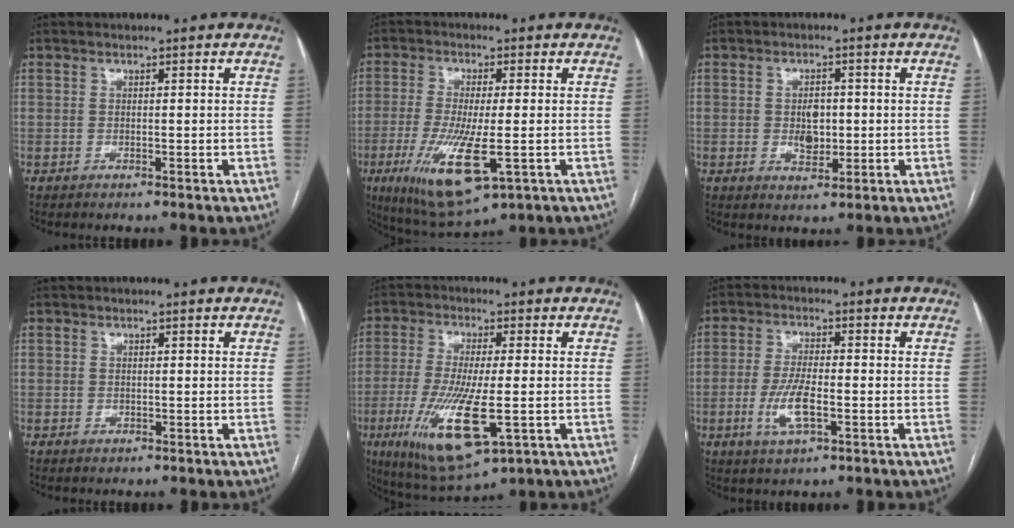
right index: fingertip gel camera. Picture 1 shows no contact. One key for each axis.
{"total": 12.6, "fx": -4.0, "fy": 2.7, "fz": 11.6, "tx": -0.228, "ty": -0.037, "tz": -0.060}
{"total": 4.1, "fx": -0.1, "fy": 2.7, "fz": 3.1, "tx": -0.049, "ty": 0.003, "tz": 0.005}
{"total": 1.1, "fx": -0.2, "fy": 1.0, "fz": 0.3, "tx": -0.003, "ty": 0.003, "tz": -0.001}
{"total": 14.2, "fx": -4.2, "fy": 3.0, "fz": 13.2, "tx": -0.264, "ty": -0.035, "tz": -0.063}
{"total": 6.7, "fx": -1.9, "fy": 2.0, "fz": 6.1, "tx": -0.129, "ty": -0.003, "tz": -0.033}